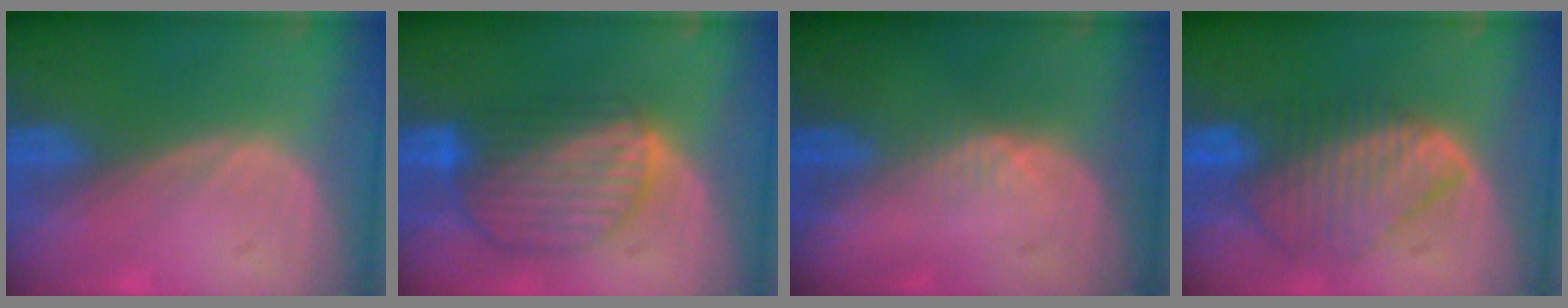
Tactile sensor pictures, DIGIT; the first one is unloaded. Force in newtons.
{"total": 8.8, "press": 7.8, "slide": 4.2}
{"total": 1.7, "press": 1.5, "slide": 0.8}
{"total": 8.7, "press": 7.7, "slide": 4.1}